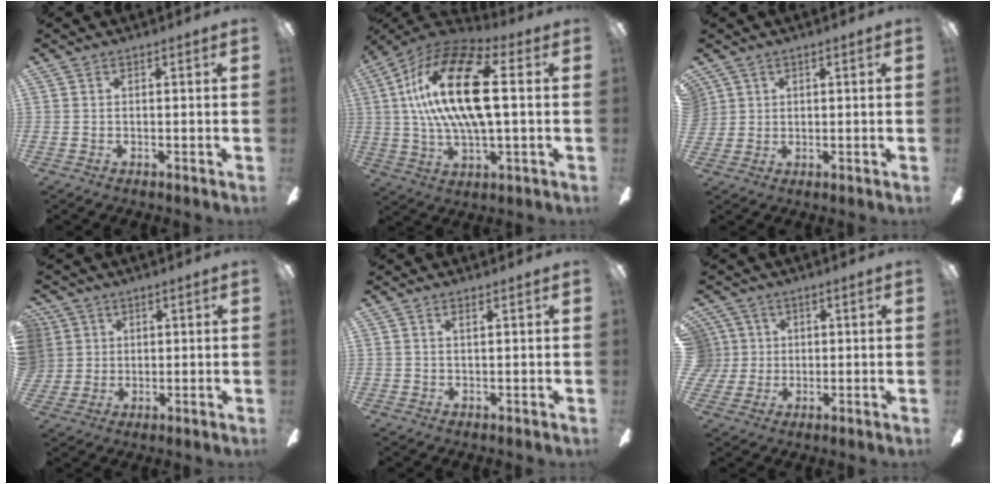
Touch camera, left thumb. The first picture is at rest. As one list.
[{"total": 23.2, "force": [4.3, 9.8, 20.5], "torque": [-0.402, 0.002, 0.070]}, {"total": 2.5, "force": [1.4, 2.1, -0.1], "torque": [-0.006, 0.004, 0.028]}, {"total": 5.7, "force": [2.0, 5.3, 0.4], "torque": [-0.016, 0.000, 0.038]}, {"total": 1.3, "force": [0.7, 0.4, 1.0], "torque": [-0.022, 0.002, 0.012]}, {"total": 5.8, "force": [1.5, 5.6, 0.6], "torque": [-0.025, 0.009, 0.031]}]